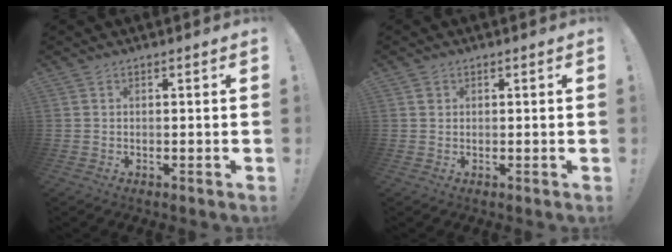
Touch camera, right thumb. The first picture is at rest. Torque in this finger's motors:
{"motor_torque": [0.16, 0.05, 0.45, -0.07, -0.03]}